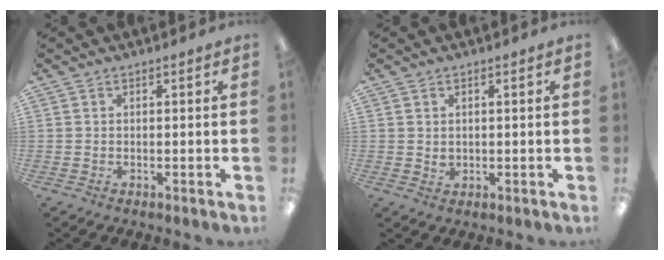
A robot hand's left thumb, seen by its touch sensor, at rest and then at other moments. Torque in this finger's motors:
{"motor_torque": [-0.02, 0.00, 0.09, -0.21, 0.00]}